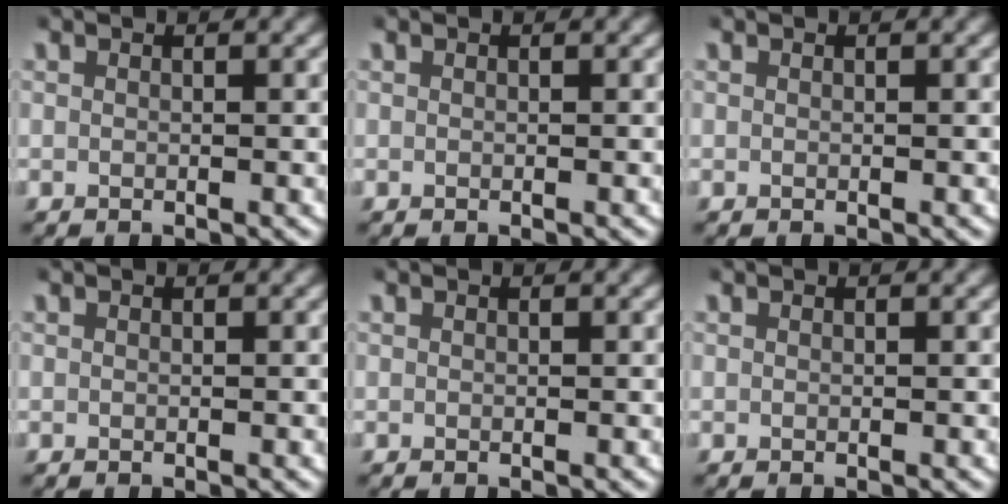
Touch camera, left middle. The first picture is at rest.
{"total": 0.0}
{"total": 0.0}
{"total": 0.0}
{"total": 0.0}
{"total": 0.0}